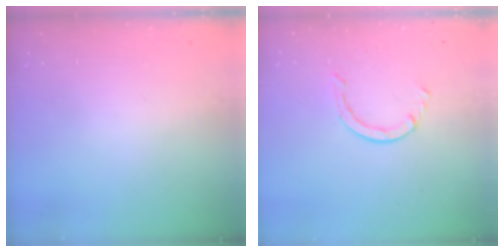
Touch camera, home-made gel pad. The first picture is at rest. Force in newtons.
{"total": 2.5, "press": 2.5, "slide": 0.3}